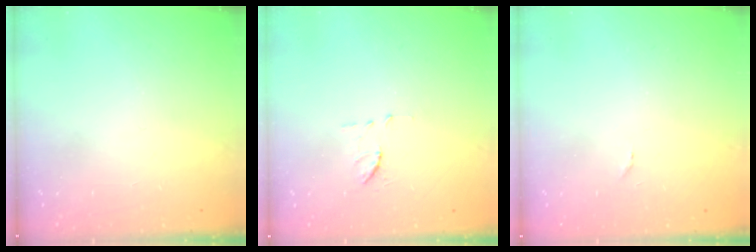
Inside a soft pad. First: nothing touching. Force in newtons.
{"total": 6.8, "press": 6.6, "slide": 1.8}
{"total": 5.0, "press": 5.0, "slide": 0.3}